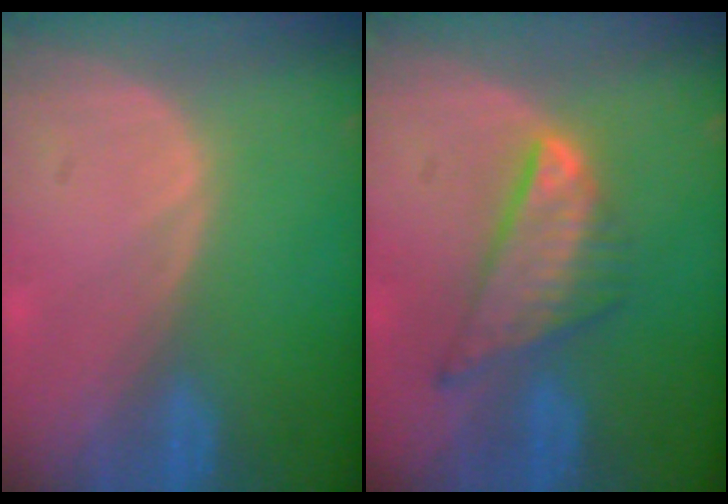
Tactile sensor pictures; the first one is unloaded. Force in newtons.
{"total": 8.1, "press": 6.8, "slide": 4.3}